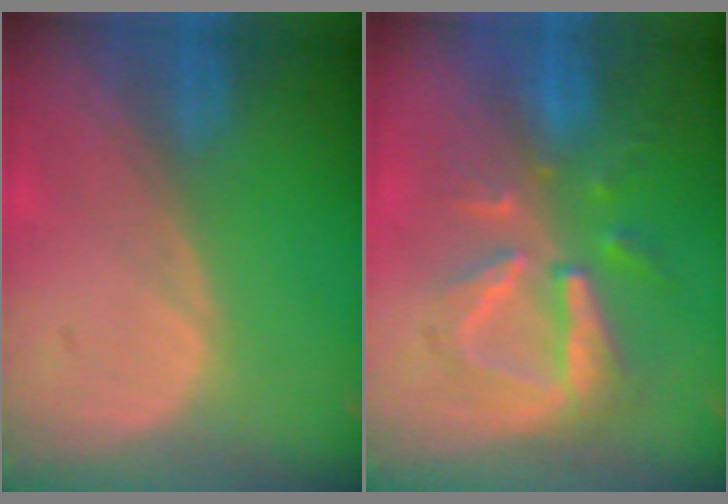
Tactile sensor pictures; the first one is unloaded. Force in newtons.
{"total": 7.9, "press": 7.9, "slide": 0.4}